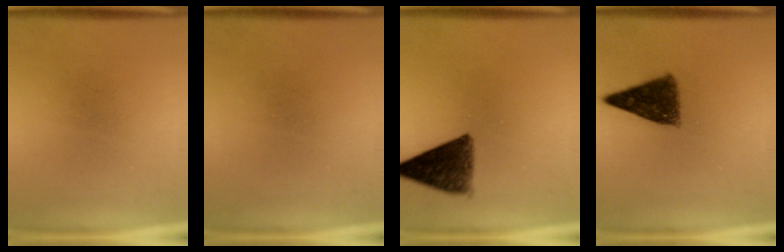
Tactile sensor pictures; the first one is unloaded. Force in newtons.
{"total": 0.0}
{"total": 9.3}
{"total": 8.7}